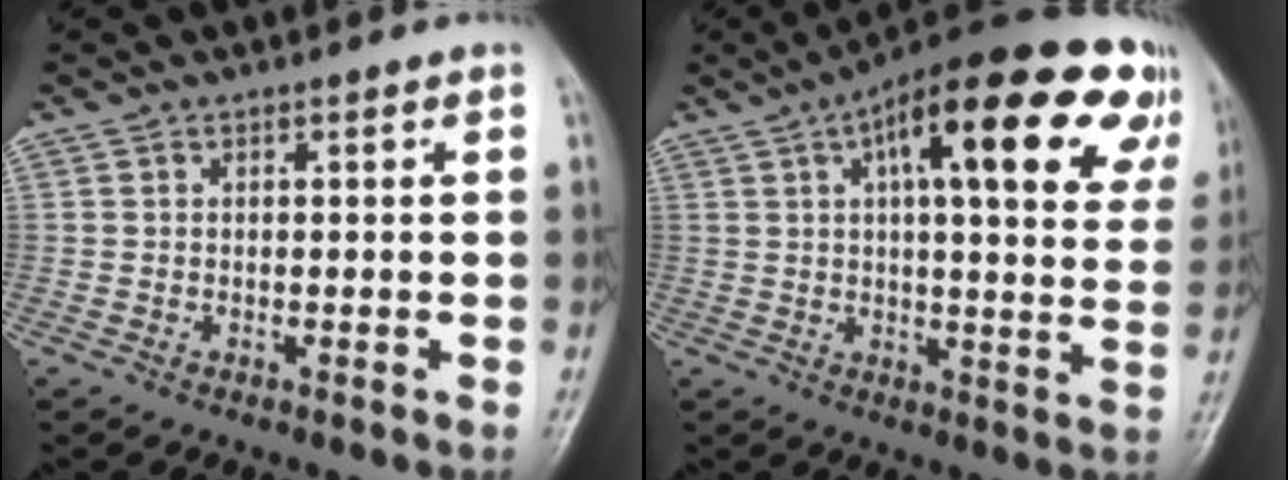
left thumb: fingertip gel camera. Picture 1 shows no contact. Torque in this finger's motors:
{"motor_torque": [0.78, 0.81, 1.74, -1.03, 0.17]}